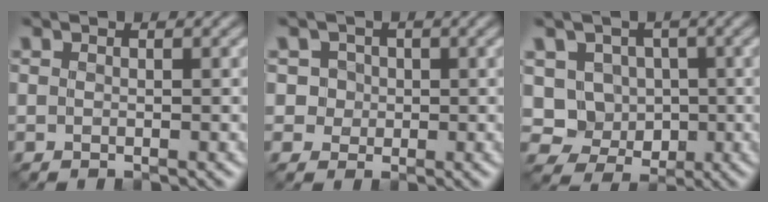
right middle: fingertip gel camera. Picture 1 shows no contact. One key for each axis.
{"total": 2.3, "fx": 0.5, "fy": 2.2, "fz": 0.7, "tx": -0.001, "ty": 0.006, "tz": 0.014}
{"total": 4.8, "fx": 0.6, "fy": 4.4, "fz": 1.8, "tx": -0.028, "ty": -0.003, "tz": 0.000}